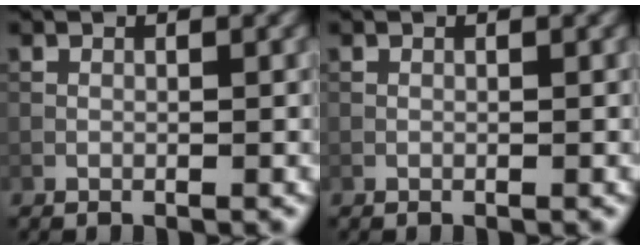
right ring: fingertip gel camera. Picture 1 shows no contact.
{"total": 0.0}